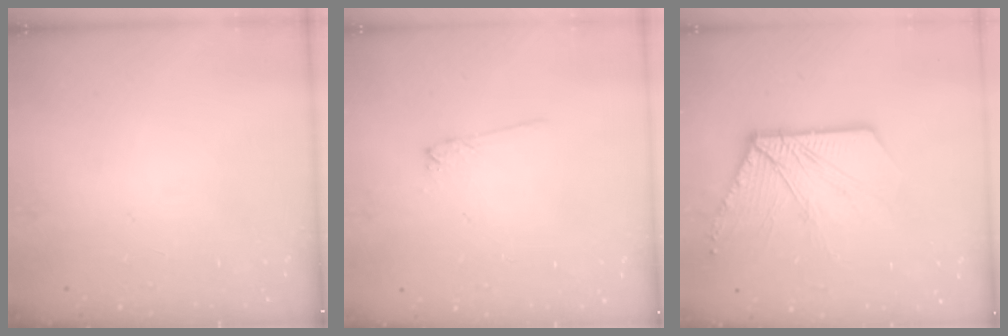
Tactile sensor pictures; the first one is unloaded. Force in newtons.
{"total": 3.6, "press": 3.5, "slide": 0.5}
{"total": 14.0, "press": 13.9, "slide": 1.7}